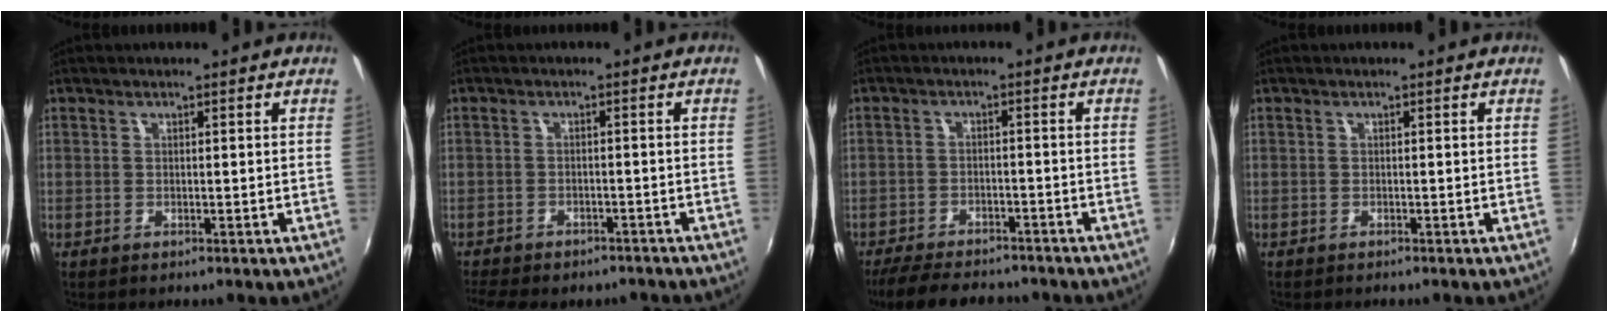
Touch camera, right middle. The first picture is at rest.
{"total": 10.5, "force": [-8.7, 4.0, 4.3], "torque": [-0.103, -0.024, -0.124]}
{"total": 12.3, "force": [-10.4, 4.1, 5.2], "torque": [-0.120, -0.018, -0.156]}
{"total": 0.6, "force": [-0.5, 0.1, 0.2], "torque": [-0.004, -0.003, -0.010]}